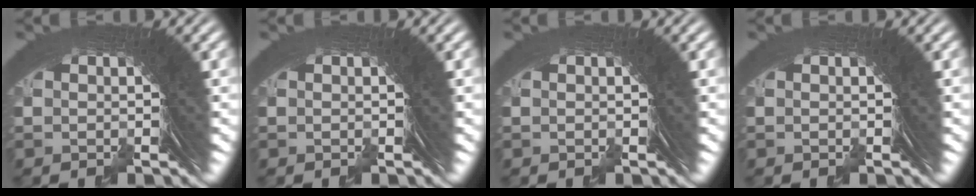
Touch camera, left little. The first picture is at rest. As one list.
[{"total": 0.0}, {"total": 0.0}, {"total": 0.0}]